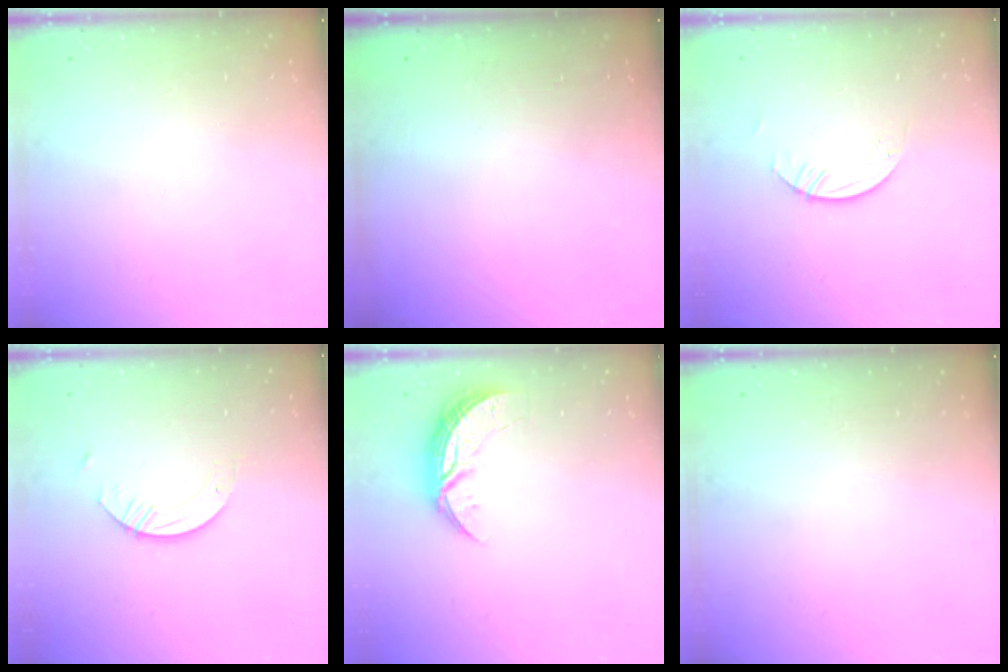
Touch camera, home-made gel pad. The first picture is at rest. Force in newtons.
{"total": 0.0}
{"total": 2.2, "press": 2.2, "slide": 0.2}
{"total": 4.3, "press": 4.2, "slide": 0.3}
{"total": 8.4, "press": 8.4, "slide": 0.6}
{"total": 0.0}